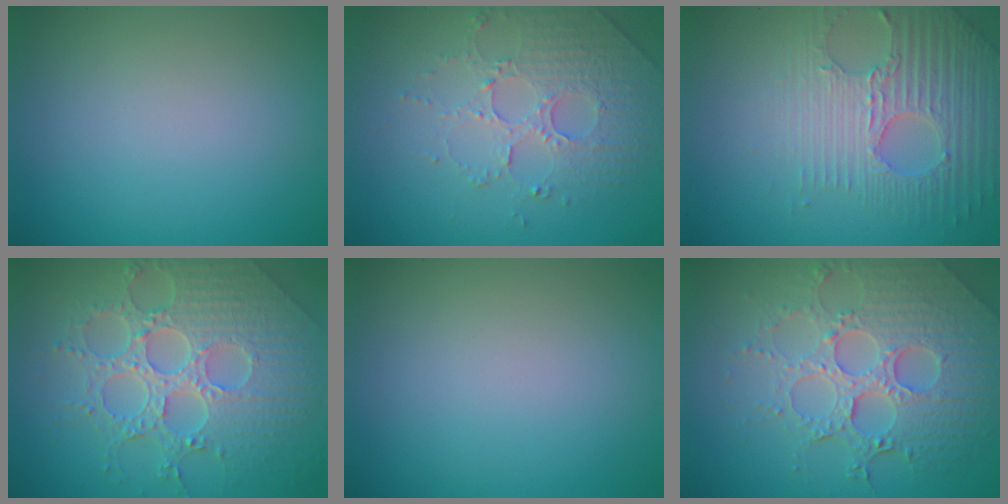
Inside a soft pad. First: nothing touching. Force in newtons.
{"total": 5.1, "press": 3.5, "slide": 3.7}
{"total": 4.7, "press": 4.2, "slide": 2.1}
{"total": 8.5, "press": 6.2, "slide": 5.8}
{"total": 0.0}
{"total": 8.0, "press": 5.9, "slide": 5.5}